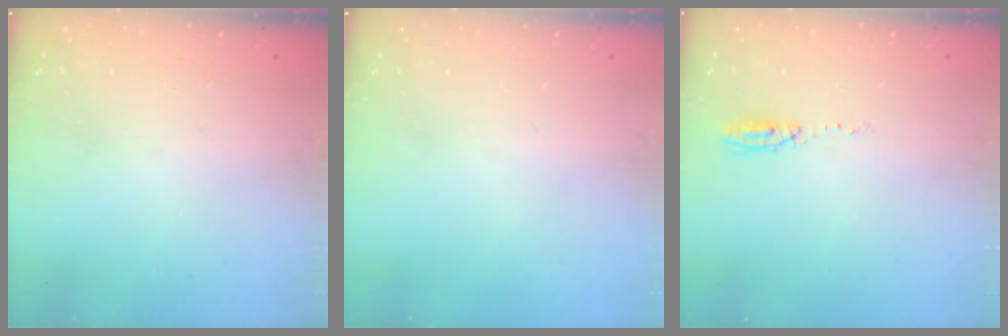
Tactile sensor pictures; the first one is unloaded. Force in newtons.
{"total": 0.0}
{"total": 4.8, "press": 4.6, "slide": 1.4}